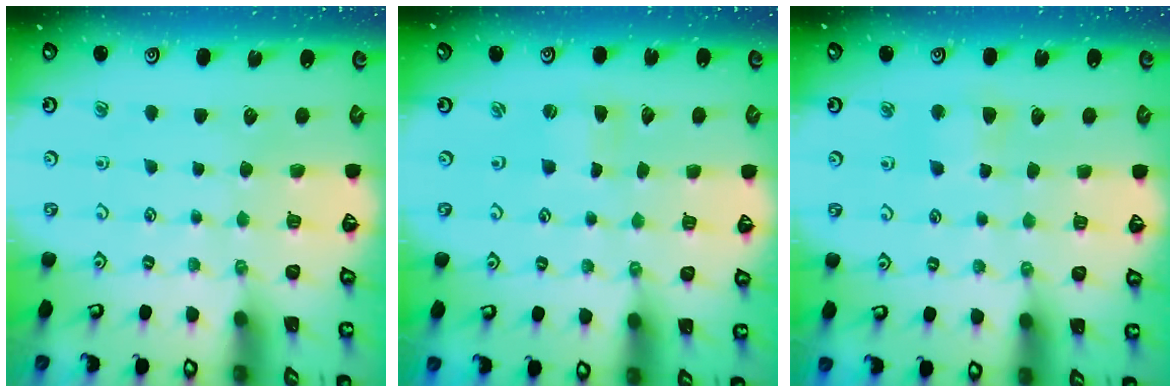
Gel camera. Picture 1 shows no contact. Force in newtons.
{"total": 1.3, "press": 1.2, "slide": 0.3}
{"total": 3.6, "press": 3.5, "slide": 0.9}